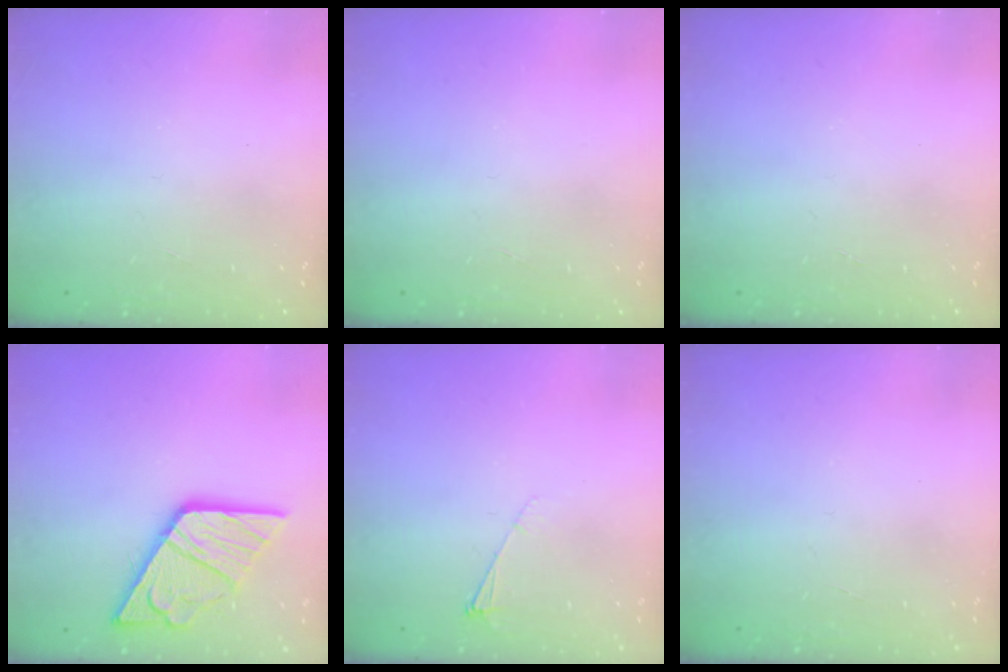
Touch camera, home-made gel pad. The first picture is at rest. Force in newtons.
{"total": 0.0}
{"total": 0.0}
{"total": 17.9, "press": 17.8, "slide": 2.0}
{"total": 4.3, "press": 4.2, "slide": 0.6}
{"total": 0.0}